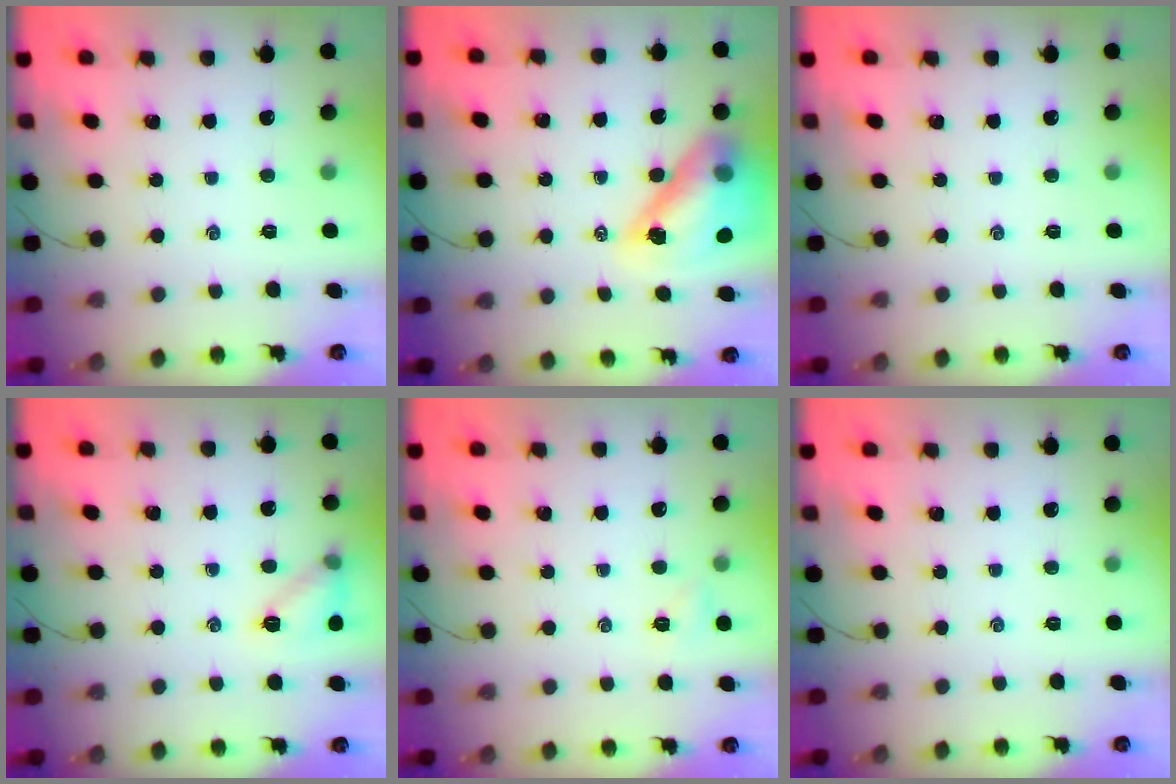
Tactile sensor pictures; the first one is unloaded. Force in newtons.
{"total": 16.7, "press": 16.0, "slide": 4.8}
{"total": 0.0}
{"total": 9.1, "press": 9.1, "slide": 0.6}
{"total": 3.3, "press": 3.2, "slide": 1.1}
{"total": 0.0}